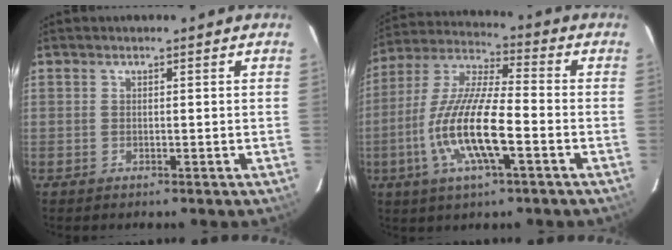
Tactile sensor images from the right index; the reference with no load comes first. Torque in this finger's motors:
{"motor_torque": [1.28, -0.86, 1.05, 0.21]}